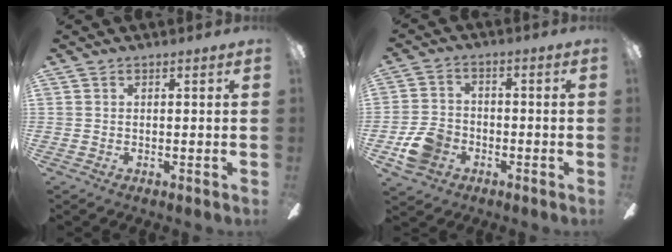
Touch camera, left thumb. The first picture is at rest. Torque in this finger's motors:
{"motor_torque": [0.15, 1.75, 0.29, -0.21, 0.03]}